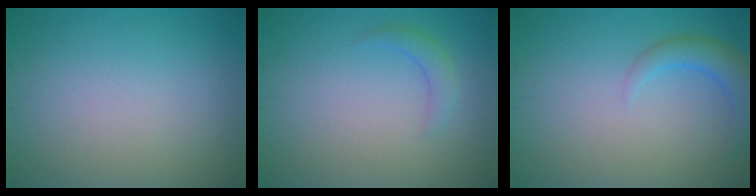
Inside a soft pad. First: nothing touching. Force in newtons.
{"total": 1.6, "press": 1.6, "slide": 0.0}
{"total": 2.9, "press": 2.9, "slide": 0.2}